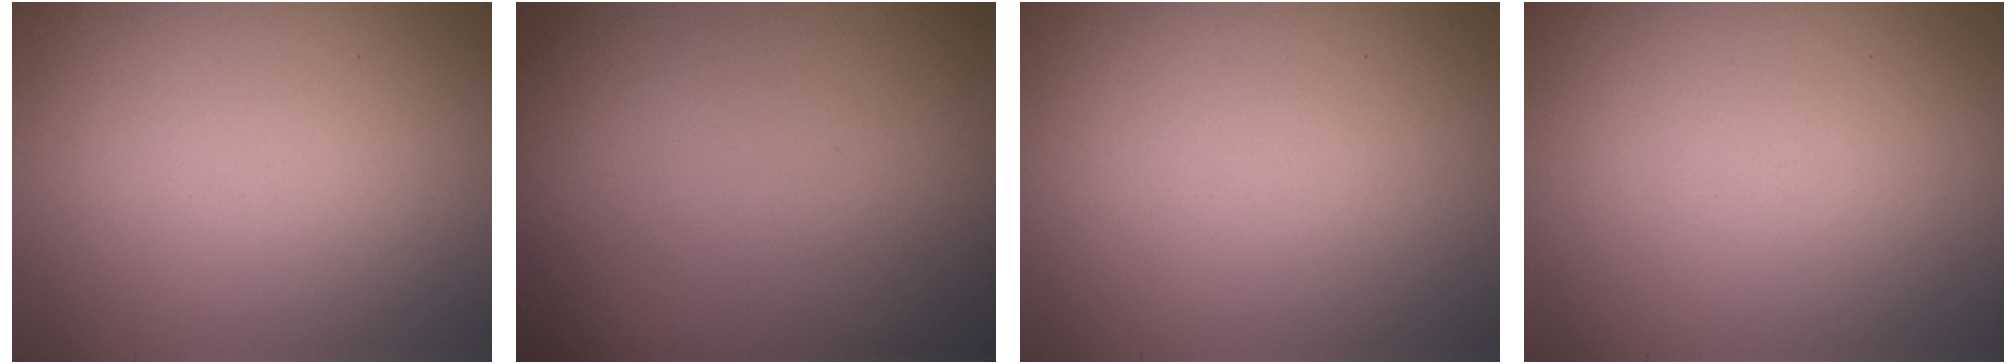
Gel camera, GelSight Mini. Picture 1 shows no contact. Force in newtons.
{"total": 0.0}
{"total": 0.0}
{"total": 0.0}